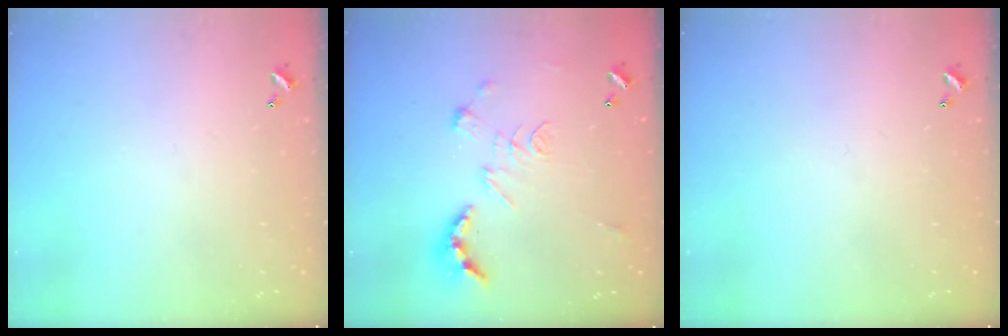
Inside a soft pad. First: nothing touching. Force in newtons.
{"total": 2.5, "press": 2.0, "slide": 1.5}
{"total": 0.0}